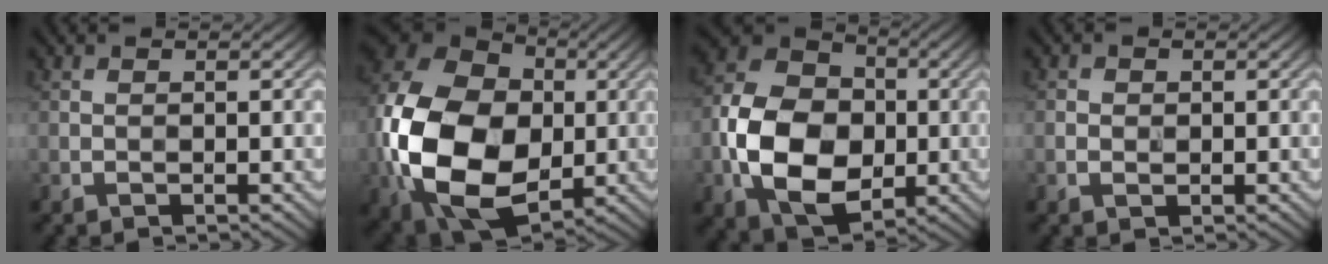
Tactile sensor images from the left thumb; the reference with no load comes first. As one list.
[{"total": 20.2, "force": [-2.5, 14.3, 14.1], "torque": [-0.347, -0.028, -0.045]}, {"total": 13.5, "force": [-2.4, 9.9, 8.9], "torque": [-0.197, -0.012, -0.054]}, {"total": 1.0, "force": [0.1, 0.9, 0.4], "torque": [-0.005, -0.001, -0.002]}]